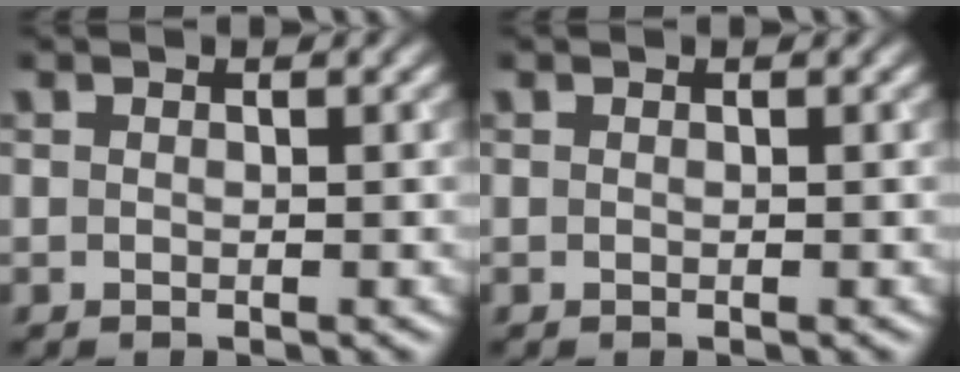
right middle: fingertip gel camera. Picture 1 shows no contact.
{"total": 0.0}